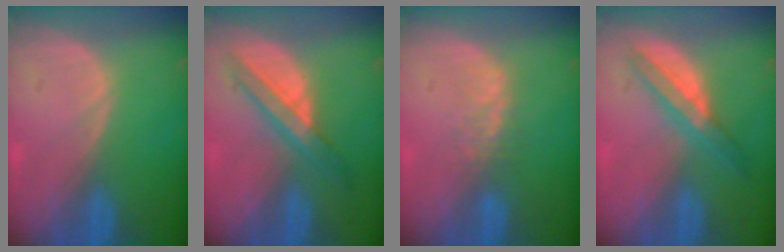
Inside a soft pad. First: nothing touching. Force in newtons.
{"total": 5.7, "press": 5.6, "slide": 1.3}
{"total": 2.7, "press": 2.7, "slide": 0.6}
{"total": 5.6, "press": 5.2, "slide": 1.9}